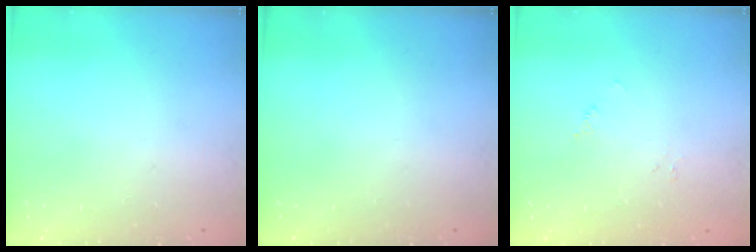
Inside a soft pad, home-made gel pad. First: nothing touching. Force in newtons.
{"total": 0.0}
{"total": 0.0}